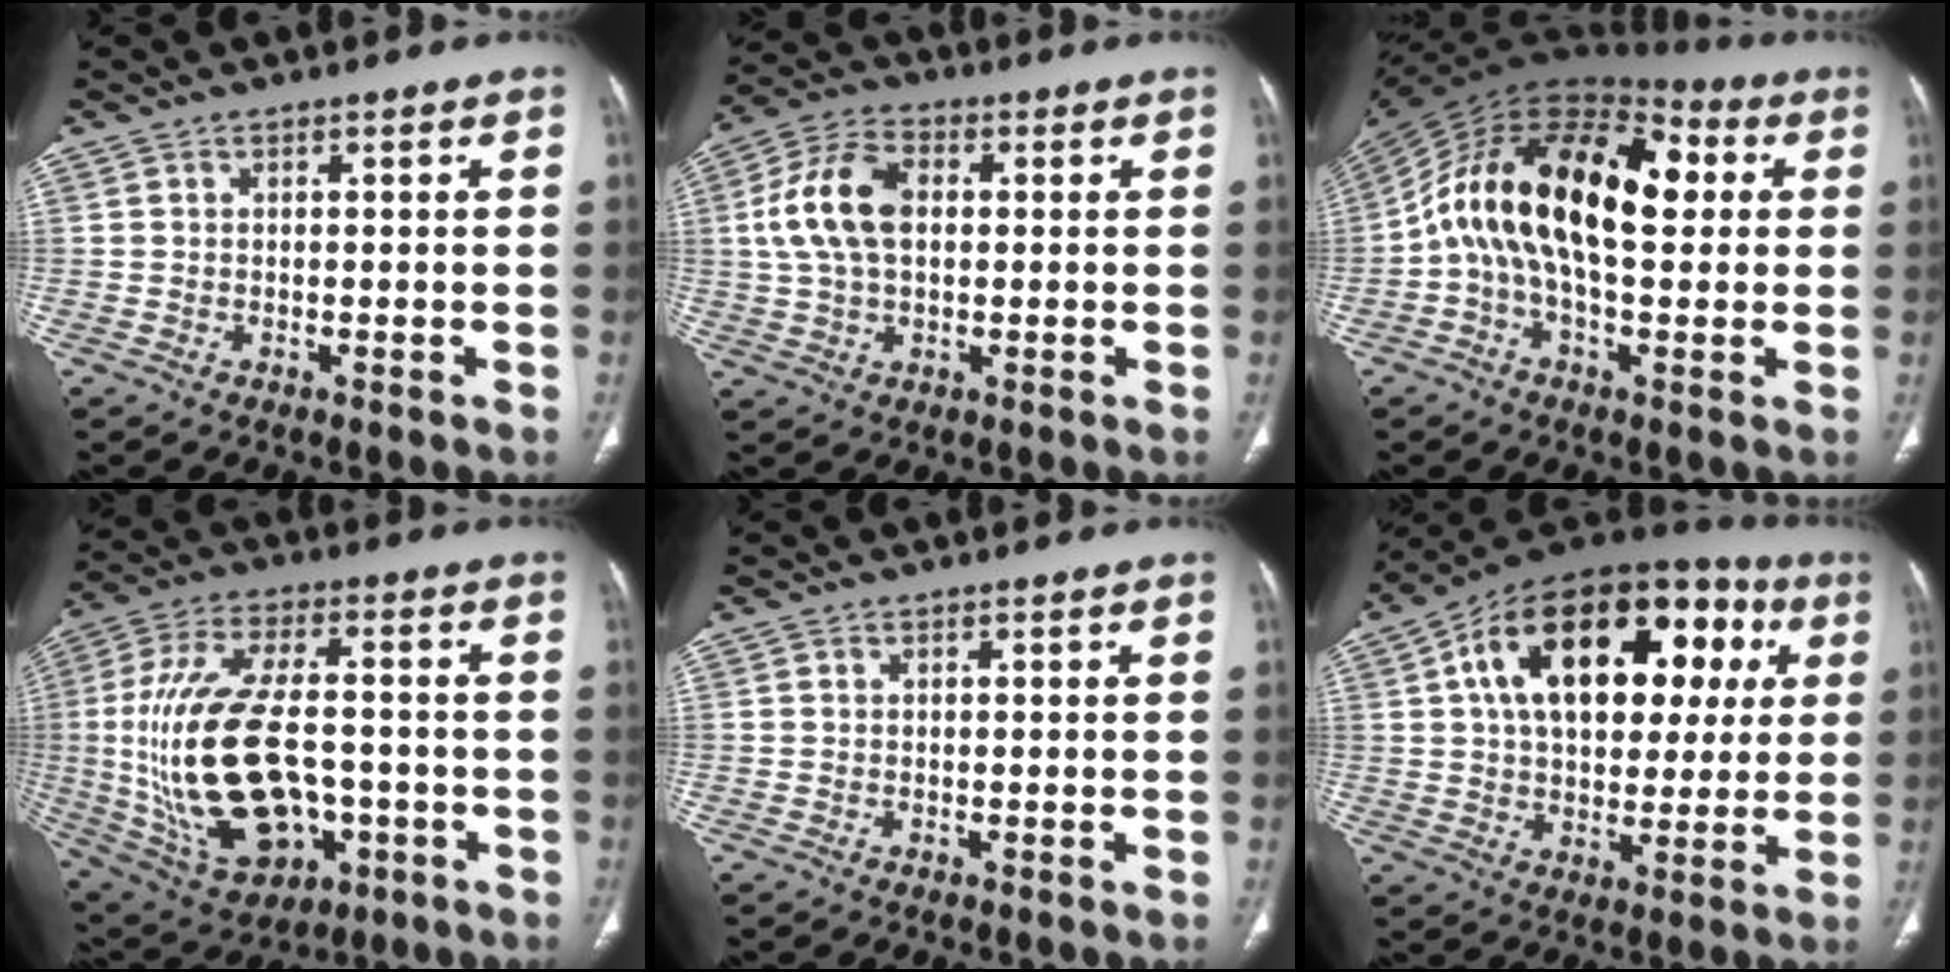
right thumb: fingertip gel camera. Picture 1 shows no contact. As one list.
[{"total": 11.8, "force": [1.4, 7.4, 9.1], "torque": [-0.179, 0.021, 0.023]}, {"total": 22.8, "force": [3.2, 12.0, 19.1], "torque": [-0.319, 0.042, 0.041]}, {"total": 24.1, "force": [-2.8, 13.4, 19.8], "torque": [-0.391, 0.009, -0.022]}, {"total": 0.0}, {"total": 26.9, "force": [7.3, 15.8, 20.5], "torque": [-0.292, 0.039, 0.110]}]